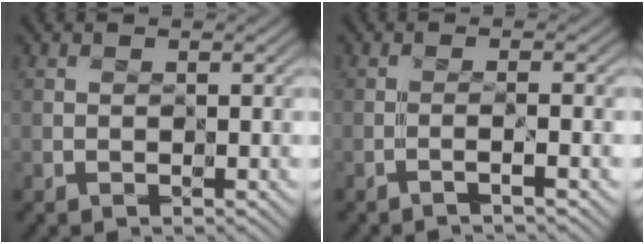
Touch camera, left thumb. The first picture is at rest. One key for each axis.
{"total": 1.4, "fx": -0.9, "fy": -0.5, "fz": 0.9, "tx": -0.014, "ty": 0.007, "tz": -0.029}